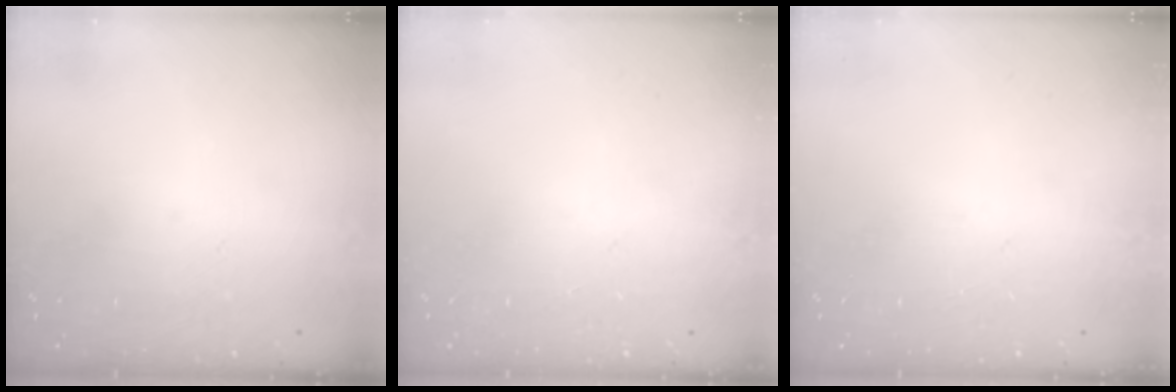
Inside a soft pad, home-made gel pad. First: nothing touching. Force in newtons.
{"total": 0.0}
{"total": 0.0}